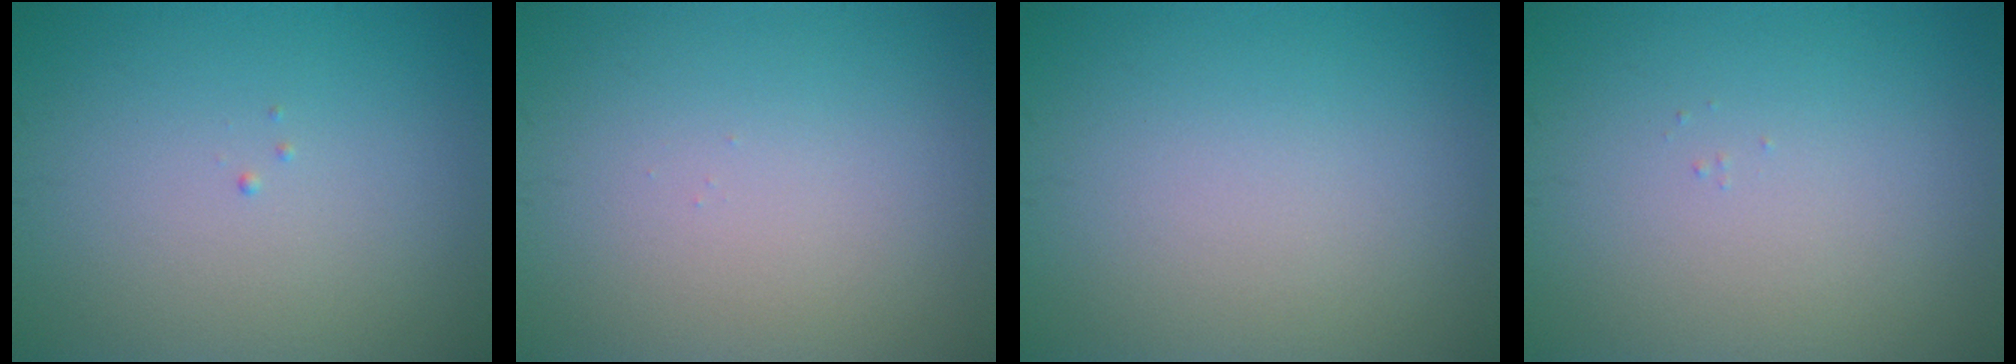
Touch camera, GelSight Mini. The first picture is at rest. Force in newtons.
{"total": 0.0}
{"total": 0.0}
{"total": 0.0}